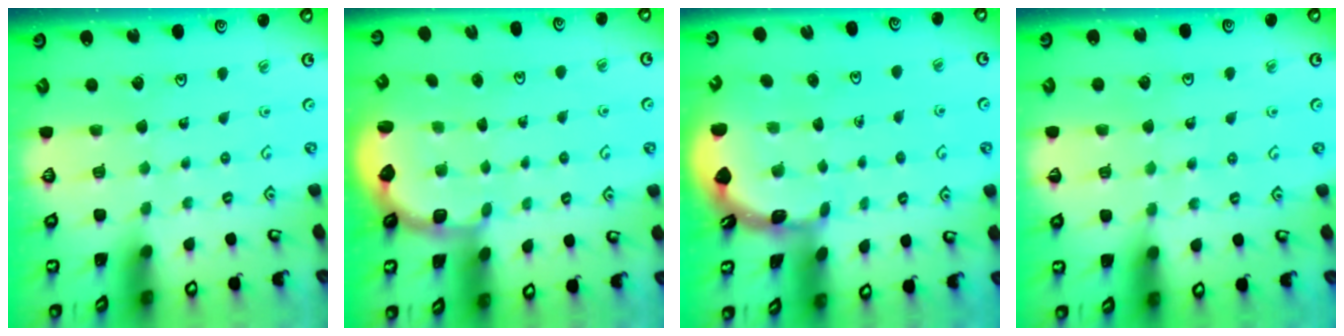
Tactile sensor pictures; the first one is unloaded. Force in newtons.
{"total": 2.9, "press": 2.0, "slide": 2.1}
{"total": 1.8, "press": 1.8, "slide": 0.2}
{"total": 2.9, "press": 2.9, "slide": 0.4}